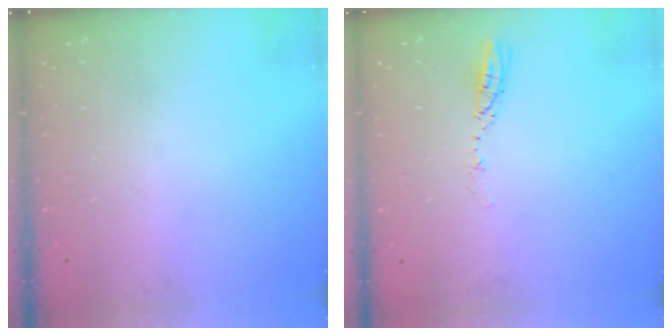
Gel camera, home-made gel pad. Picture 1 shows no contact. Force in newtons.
{"total": 3.5, "press": 3.5, "slide": 0.3}